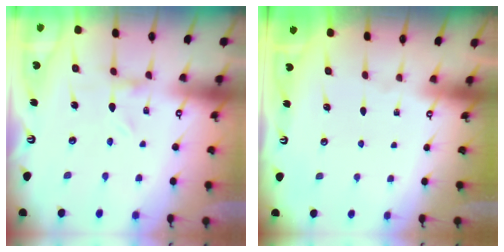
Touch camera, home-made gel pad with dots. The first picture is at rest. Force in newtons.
{"total": 0.0}